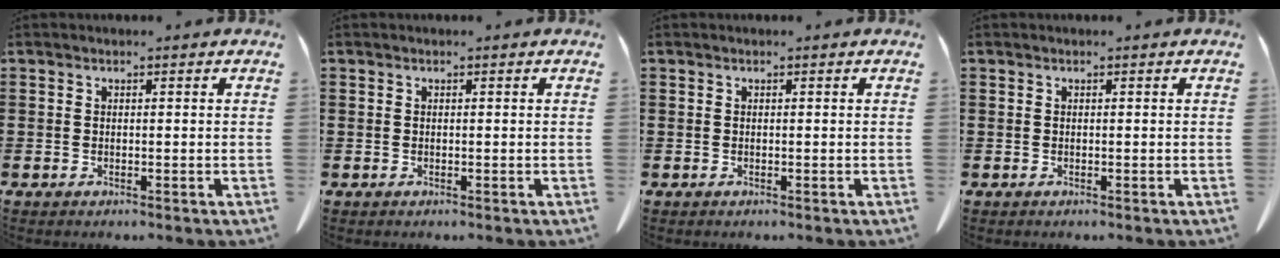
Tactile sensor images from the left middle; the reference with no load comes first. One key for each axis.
{"total": 0.0}
{"total": 0.0}
{"total": 0.0}